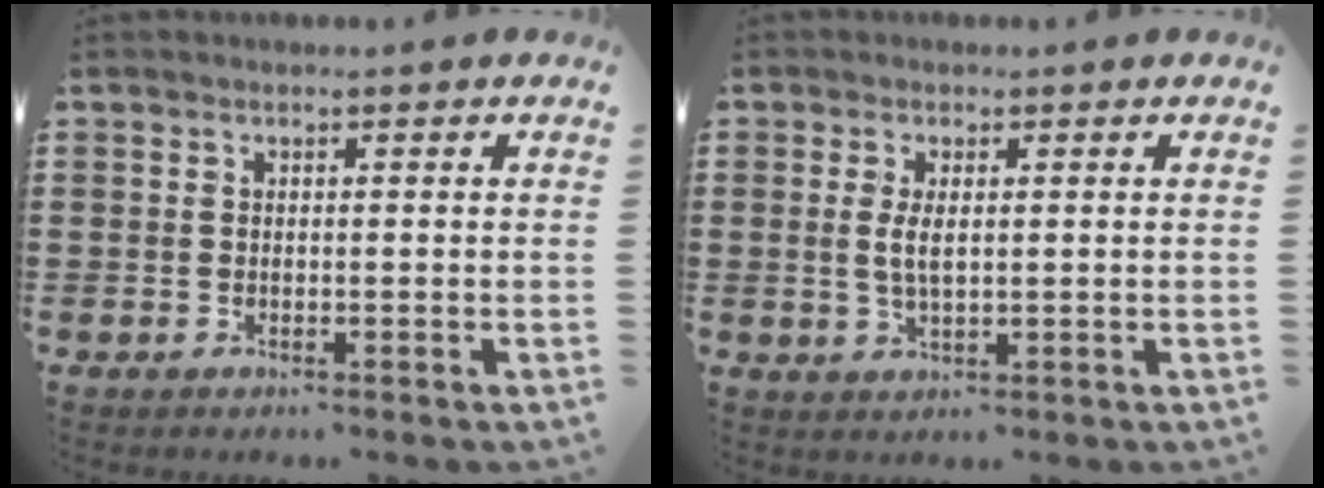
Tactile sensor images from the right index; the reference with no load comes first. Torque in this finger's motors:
{"motor_torque": [2.14, 0.00, 0.34, 0.05]}